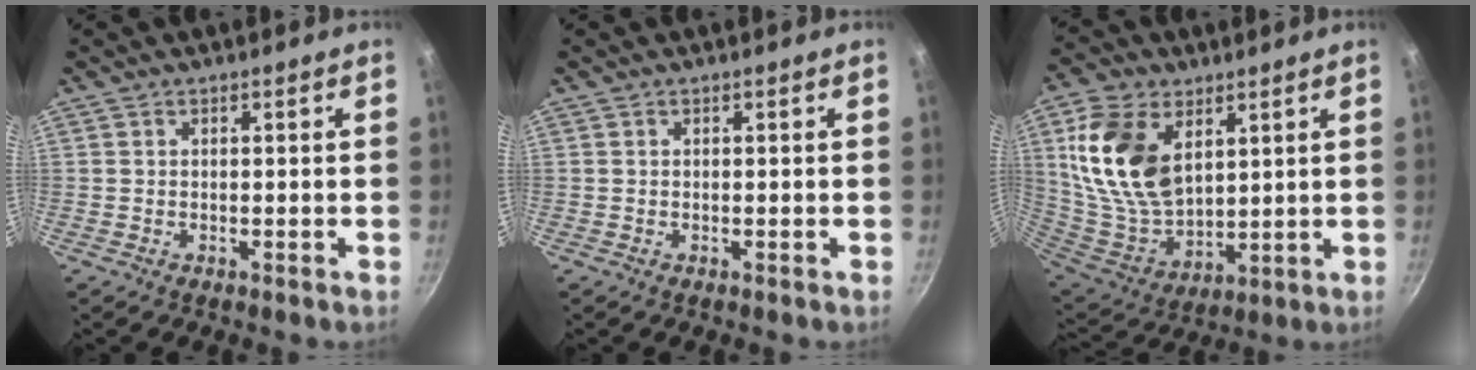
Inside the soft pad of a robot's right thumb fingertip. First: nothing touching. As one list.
[{"total": 0.0}, {"total": 18.7, "force": [6.3, 11.7, 13.1], "torque": [-0.234, -0.032, 0.135]}]